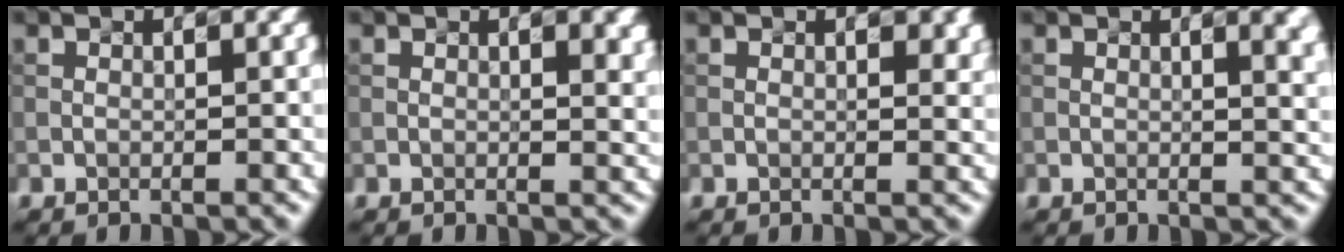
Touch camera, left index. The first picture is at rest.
{"total": 4.6, "force": [1.3, 2.1, 3.9], "torque": [-0.021, 0.013, 0.020]}
{"total": 2.4, "force": [0.9, 1.0, 2.0], "torque": [-0.019, 0.003, 0.018]}
{"total": 5.2, "force": [1.7, 2.4, 4.4], "torque": [-0.017, 0.012, 0.022]}